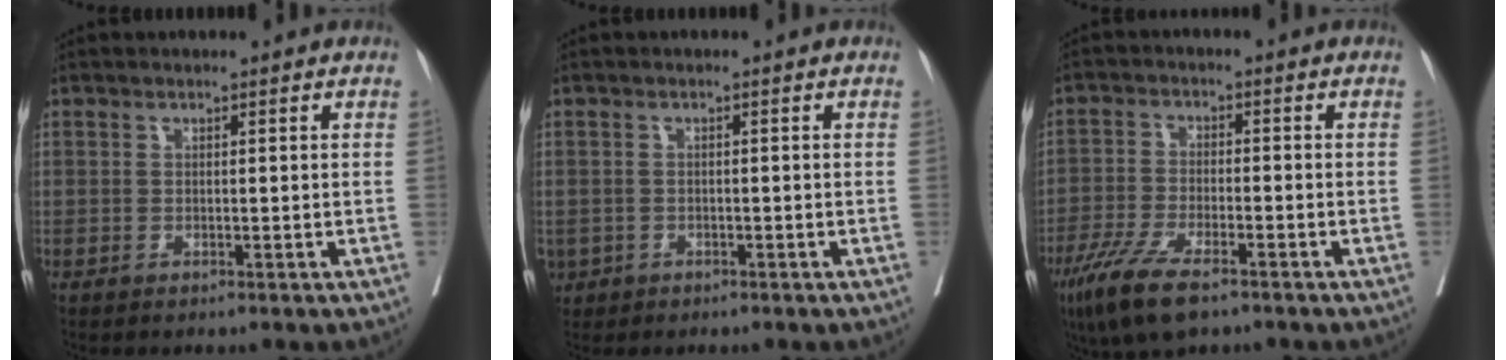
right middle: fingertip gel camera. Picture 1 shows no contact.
{"total": 3.3, "force": [-1.8, 2.7, 0.7], "torque": [-0.022, -0.001, -0.027]}
{"total": 9.4, "force": [-6.3, 2.2, 6.6], "torque": [-0.131, -0.021, -0.108]}